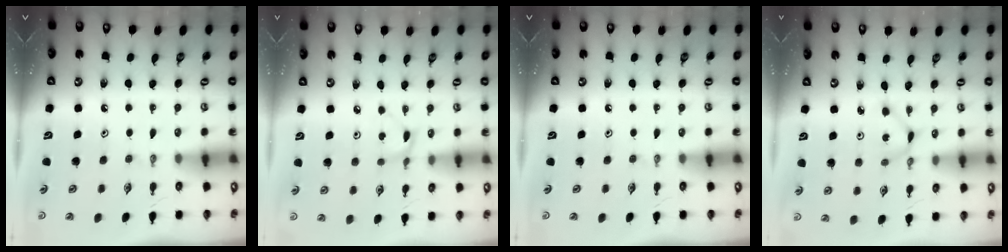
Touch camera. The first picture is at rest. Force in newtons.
{"total": 2.4, "press": 2.4, "slide": 0.3}
{"total": 0.0}
{"total": 1.6, "press": 1.6, "slide": 0.2}